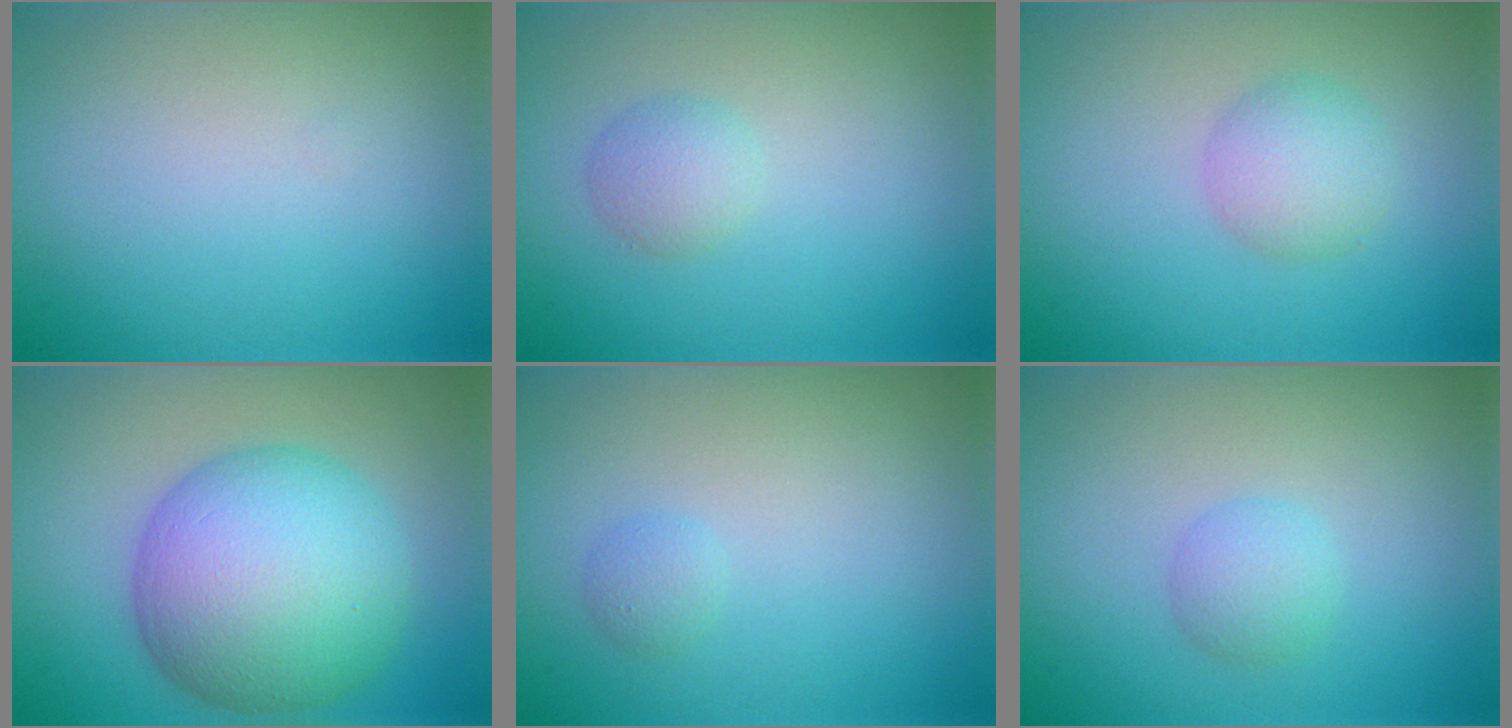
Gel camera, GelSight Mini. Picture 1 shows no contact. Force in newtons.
{"total": 1.8, "press": 1.8, "slide": 0.1}
{"total": 2.8, "press": 2.8, "slide": 0.0}
{"total": 11.7, "press": 11.7, "slide": 0.1}
{"total": 0.9, "press": 0.9, "slide": 0.1}
{"total": 1.9, "press": 1.9, "slide": 0.1}